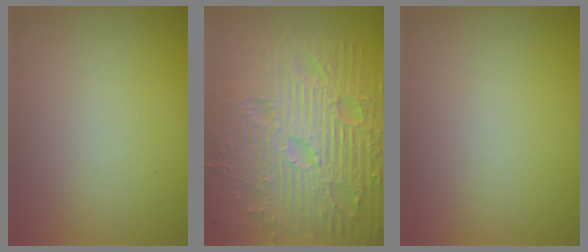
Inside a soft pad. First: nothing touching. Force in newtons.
{"total": 11.7, "press": 7.6, "slide": 8.9}
{"total": 0.0}